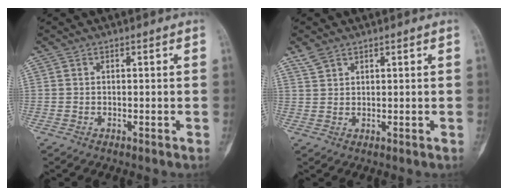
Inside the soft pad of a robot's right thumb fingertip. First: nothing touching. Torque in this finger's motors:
{"motor_torque": [-0.22, 0.22, 0.01, 0.10, 0.01]}